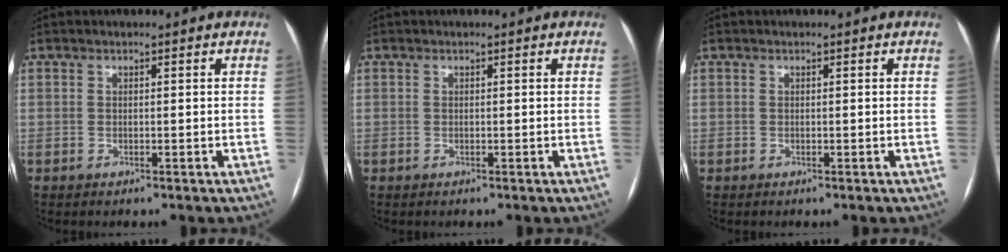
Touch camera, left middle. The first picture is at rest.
{"total": 0.0}
{"total": 0.0}